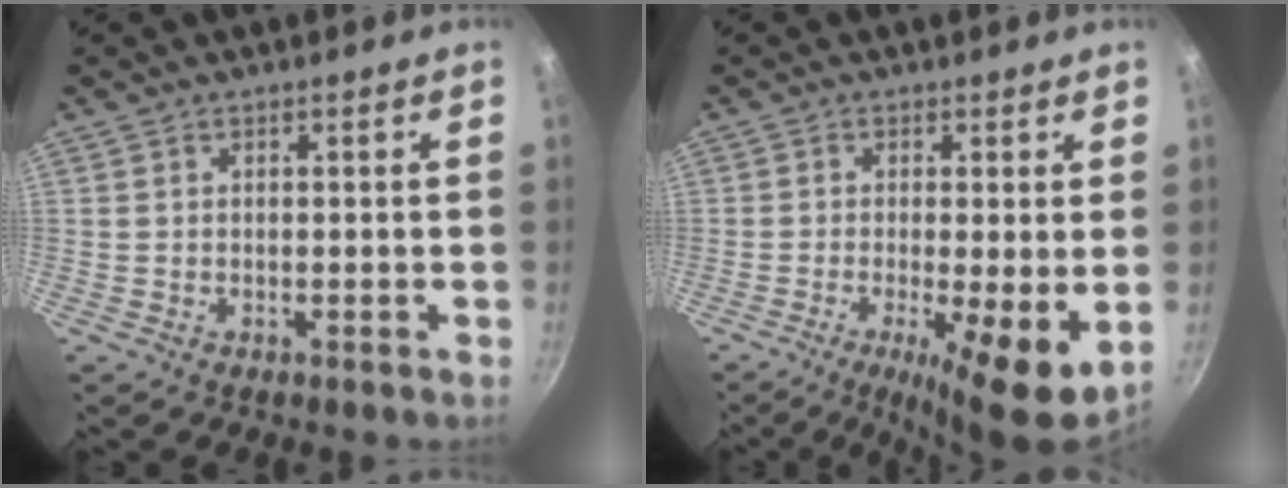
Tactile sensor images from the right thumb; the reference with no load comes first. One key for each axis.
{"total": 9.4, "fx": -1.7, "fy": 2.0, "fz": 9.0, "tx": -0.144, "ty": -0.012, "tz": -0.023}